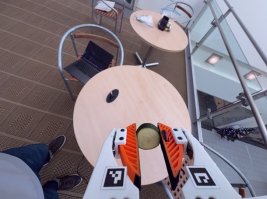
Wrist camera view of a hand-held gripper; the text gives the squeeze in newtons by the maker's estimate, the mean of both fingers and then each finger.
{"total": 7.3, "left": 7.0, "right": 7.6}